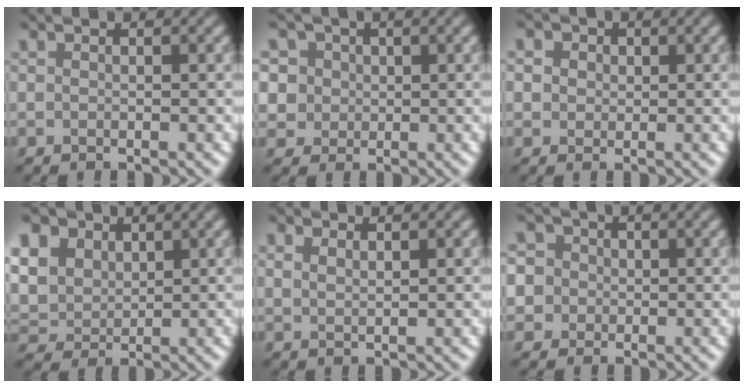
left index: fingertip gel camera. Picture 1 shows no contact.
{"total": 5.6, "force": [2.4, 4.5, 2.2], "torque": [-0.040, 0.020, 0.019]}
{"total": 4.1, "force": [1.9, 3.1, 2.0], "torque": [-0.031, 0.024, 0.007]}
{"total": 11.9, "force": [5.4, 8.7, 6.2], "torque": [-0.156, 0.036, 0.089]}
{"total": 1.3, "force": [0.8, 0.5, 0.8], "torque": [-0.020, 0.002, 0.020]}
{"total": 6.7, "force": [1.8, 5.9, 2.7], "torque": [-0.047, 0.037, -0.007]}